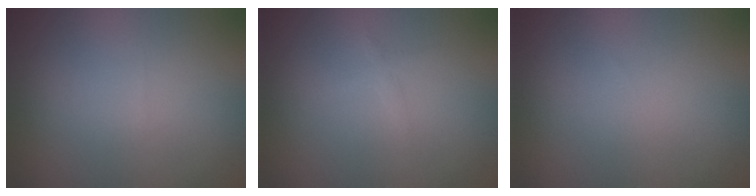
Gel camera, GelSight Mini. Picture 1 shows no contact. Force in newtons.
{"total": 0.7, "press": 0.7, "slide": 0.0}
{"total": 0.0}